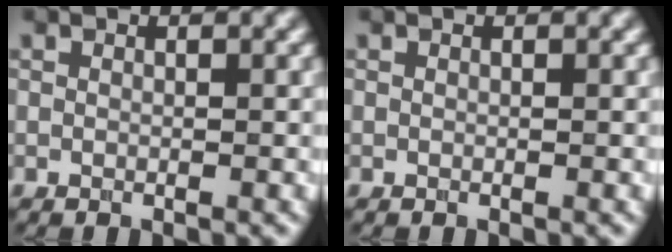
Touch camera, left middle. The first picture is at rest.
{"total": 0.0}